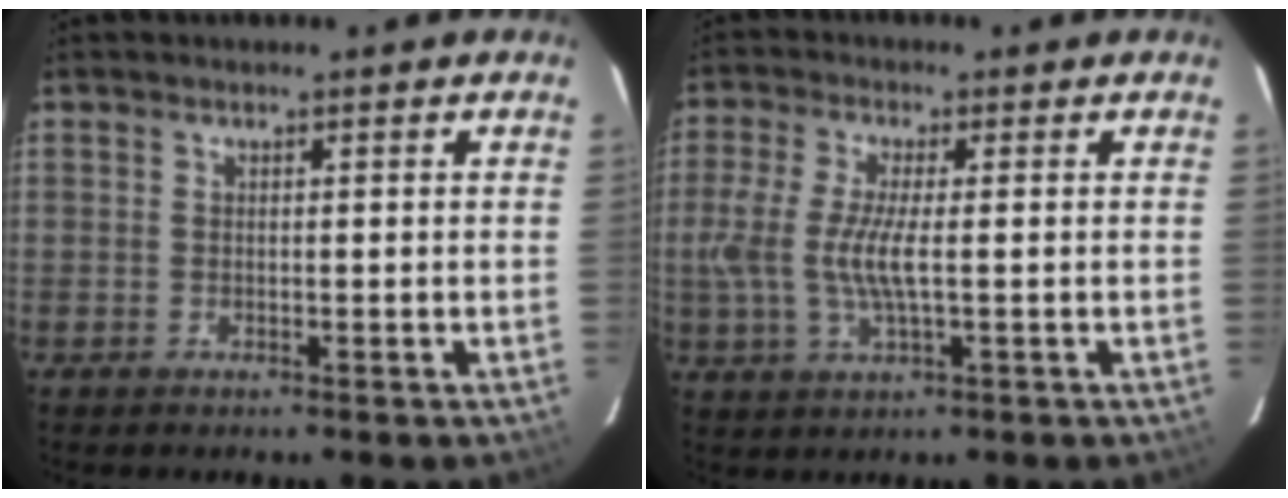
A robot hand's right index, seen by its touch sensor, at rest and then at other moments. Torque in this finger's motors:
{"motor_torque": [1.10, -0.44, 0.71, 0.21]}